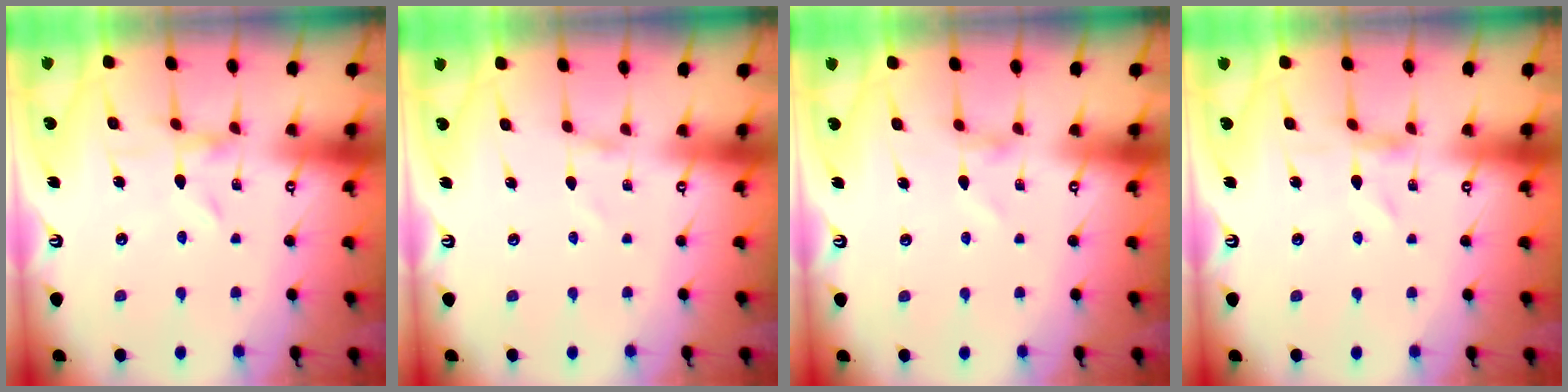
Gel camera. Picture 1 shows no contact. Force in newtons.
{"total": 0.0}
{"total": 0.0}
{"total": 0.0}